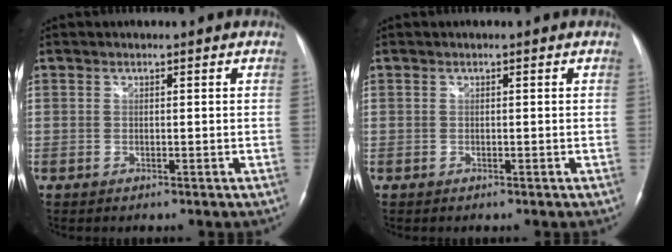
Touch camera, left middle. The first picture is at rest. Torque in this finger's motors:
{"motor_torque": [-0.01, -0.01, 0.00, -0.01]}